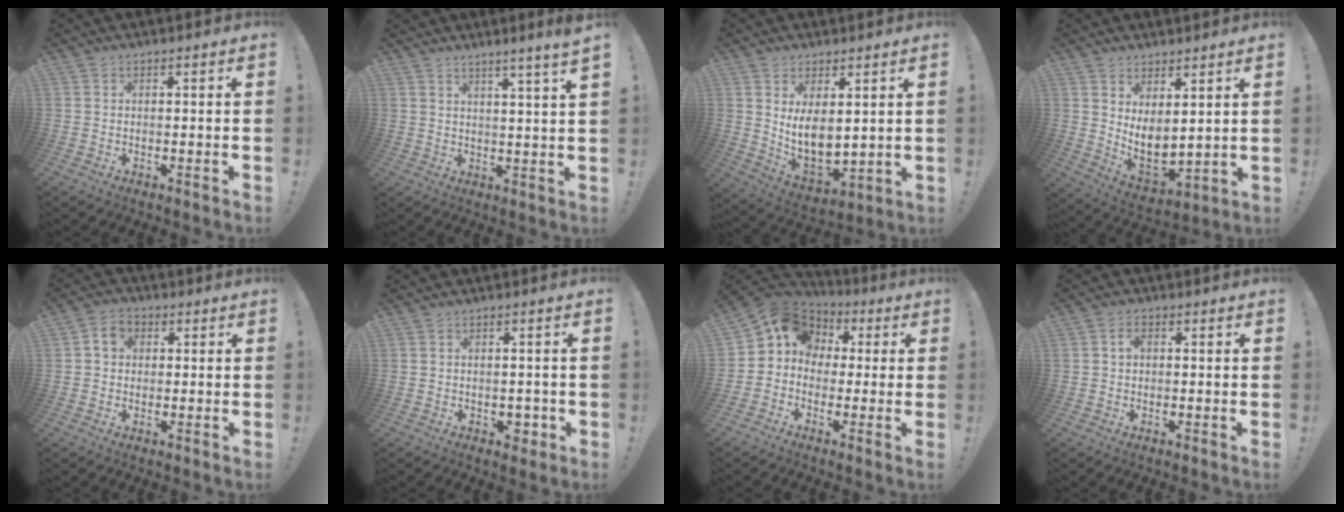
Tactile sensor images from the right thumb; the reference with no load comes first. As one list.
[{"total": 4.7, "force": [3.1, -1.1, 3.3], "torque": [-0.048, -0.024, 0.046]}, {"total": 9.8, "force": [3.5, 5.3, 7.5], "torque": [-0.130, -0.047, 0.072]}, {"total": 7.5, "force": [3.4, 4.0, 5.3], "torque": [-0.072, -0.054, 0.077]}, {"total": 5.2, "force": [1.4, 4.1, 2.8], "torque": [-0.040, 0.005, 0.026]}, {"total": 3.2, "force": [-0.7, 2.6, 1.8], "torque": [-0.016, 0.001, -0.010]}, {"total": 9.0, "force": [1.9, 8.2, 3.4], "torque": [-0.052, -0.005, 0.042]}, {"total": 2.1, "force": [0.3, 1.5, 1.4], "torque": [-0.016, 0.003, 0.001]}]